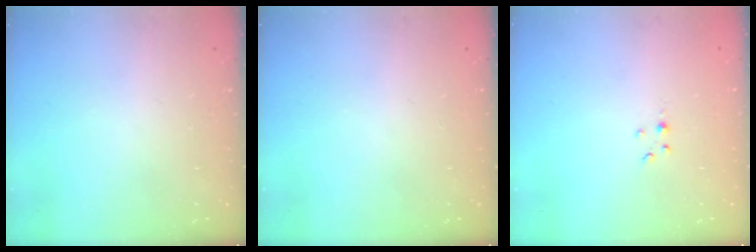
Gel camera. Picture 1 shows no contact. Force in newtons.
{"total": 0.0}
{"total": 1.0, "press": 1.0, "slide": 0.1}